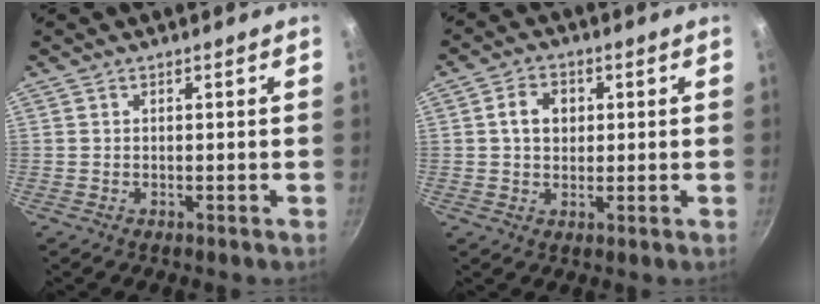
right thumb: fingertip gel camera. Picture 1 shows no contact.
{"total": 5.2, "force": [1.0, 4.1, 3.1], "torque": [-0.032, 0.004, 0.010]}